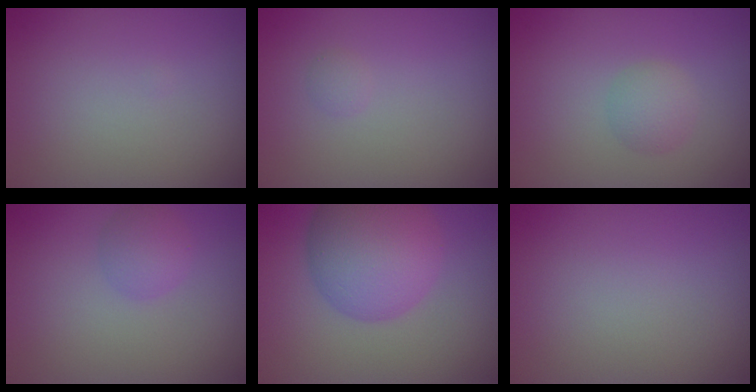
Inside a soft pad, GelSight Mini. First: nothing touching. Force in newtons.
{"total": 0.6, "press": 0.6, "slide": 0.1}
{"total": 2.0, "press": 2.0, "slide": 0.0}
{"total": 2.1, "press": 2.1, "slide": 0.1}
{"total": 8.6, "press": 8.6, "slide": 0.1}
{"total": 0.0}